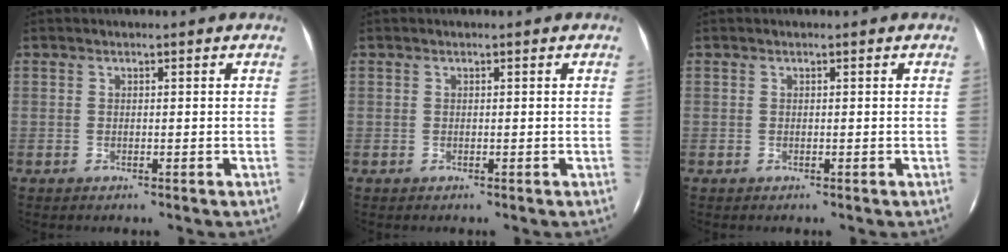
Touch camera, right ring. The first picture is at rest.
{"total": 0.0}
{"total": 0.0}